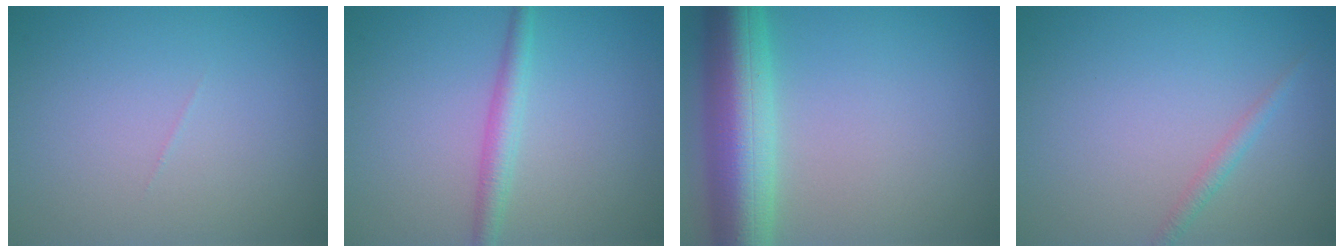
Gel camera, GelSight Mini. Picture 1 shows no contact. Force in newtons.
{"total": 2.2, "press": 2.2, "slide": 0.1}
{"total": 8.8, "press": 8.8, "slide": 0.4}
{"total": 1.1, "press": 1.1, "slide": 0.0}